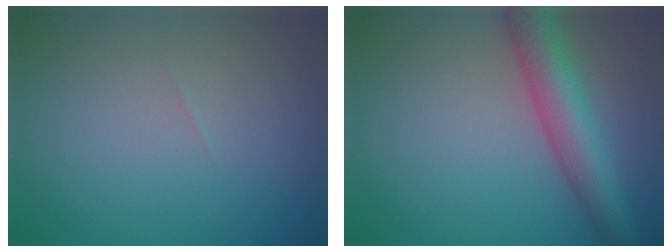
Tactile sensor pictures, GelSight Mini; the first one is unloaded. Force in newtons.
{"total": 6.7, "press": 6.7, "slide": 0.2}